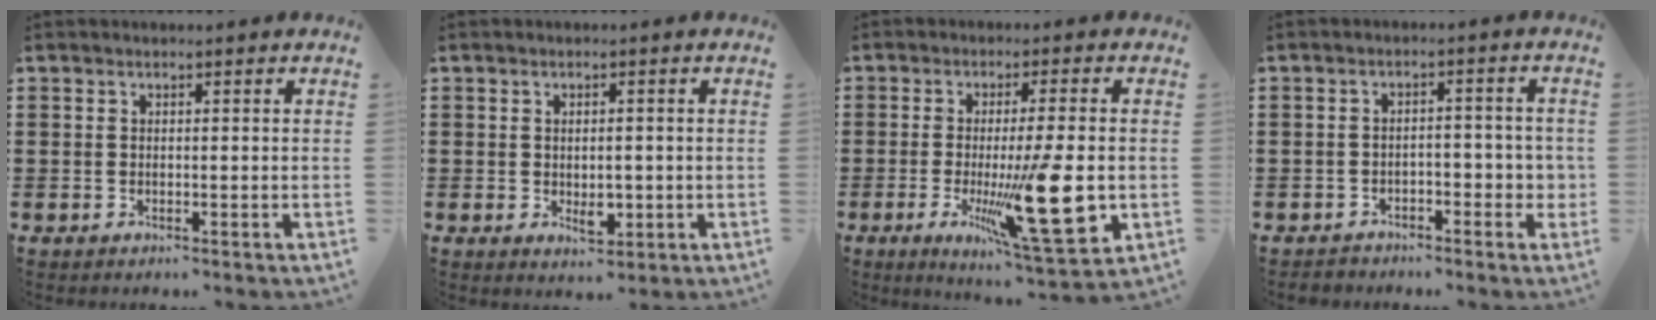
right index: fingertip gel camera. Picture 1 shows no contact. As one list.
[{"total": 3.3, "force": [-0.3, 1.6, 2.9], "torque": [-0.043, 0.001, -0.006]}, {"total": 15.6, "force": [-2.6, 3.0, 15.1], "torque": [-0.244, -0.023, -0.029]}, {"total": 3.0, "force": [-1.7, 1.6, 1.9], "torque": [-0.035, 0.006, -0.035]}]